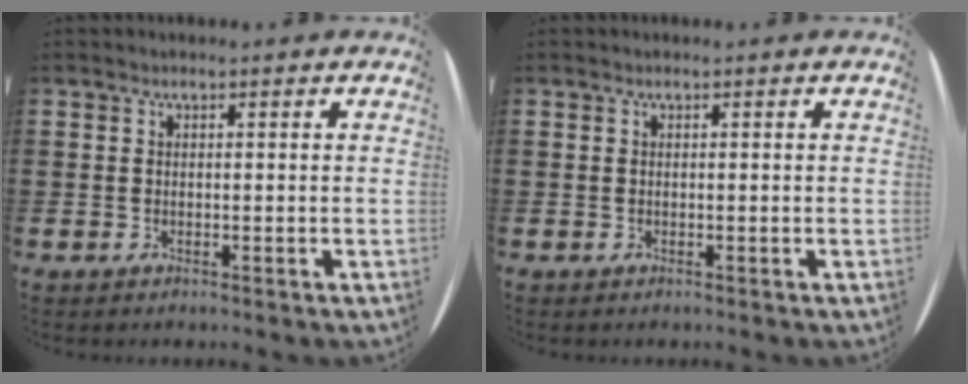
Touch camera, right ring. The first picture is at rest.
{"total": 0.0}